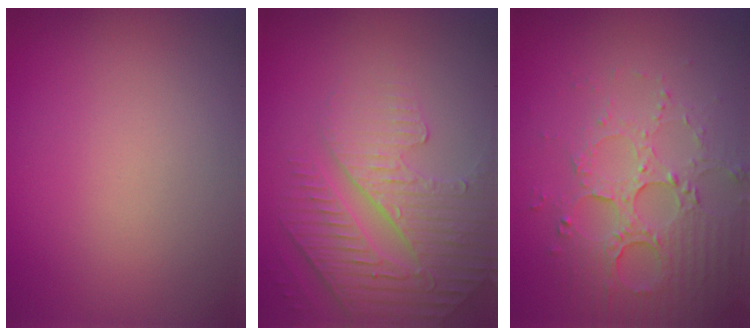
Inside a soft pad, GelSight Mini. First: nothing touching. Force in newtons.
{"total": 4.2, "press": 4.0, "slide": 1.3}
{"total": 5.3, "press": 3.8, "slide": 3.7}